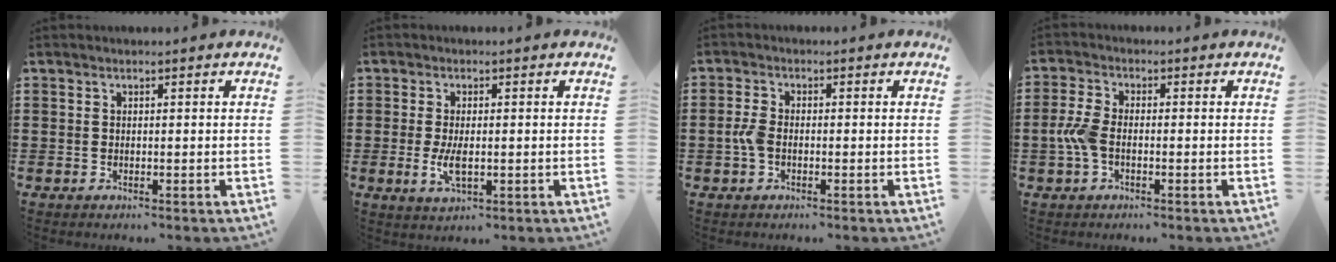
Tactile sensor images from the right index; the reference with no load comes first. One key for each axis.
{"total": 4.3, "fx": -0.5, "fy": 1.8, "fz": 3.8, "tx": -0.082, "ty": -0.003, "tz": -0.011}
{"total": 3.0, "fx": -0.7, "fy": 1.7, "fz": 2.4, "tx": -0.068, "ty": -0.005, "tz": -0.019}
{"total": 4.4, "fx": -1.1, "fy": 2.3, "fz": 3.6, "tx": -0.101, "ty": -0.006, "tz": -0.030}